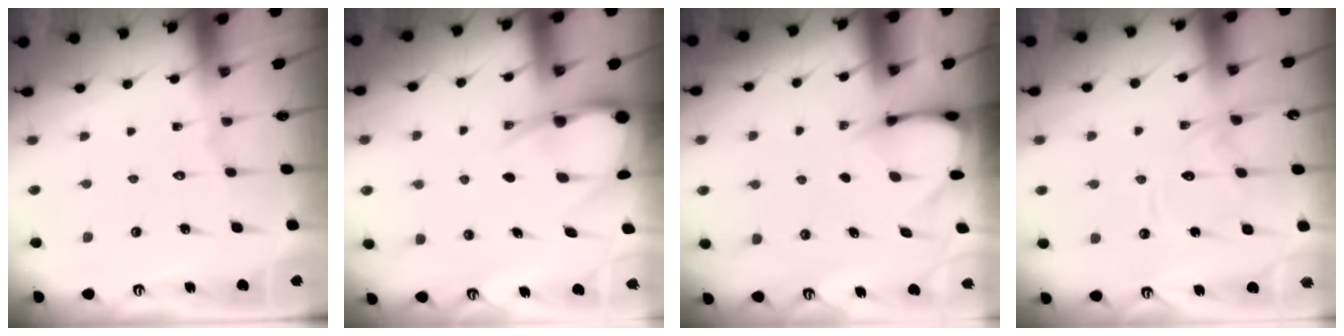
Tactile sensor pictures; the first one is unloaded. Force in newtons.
{"total": 9.2, "press": 9.2, "slide": 0.9}
{"total": 3.5, "press": 3.4, "slide": 0.3}
{"total": 13.6, "press": 13.6, "slide": 1.3}